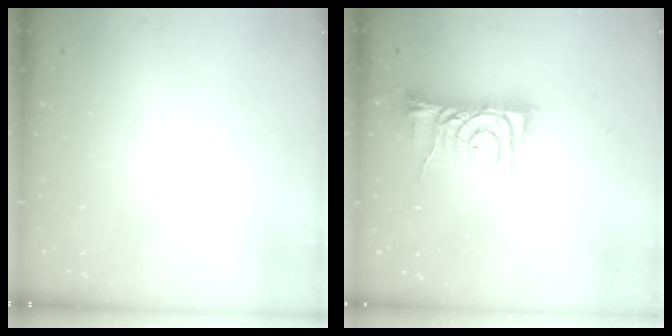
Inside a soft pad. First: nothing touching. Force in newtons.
{"total": 8.0, "press": 8.0, "slide": 0.1}